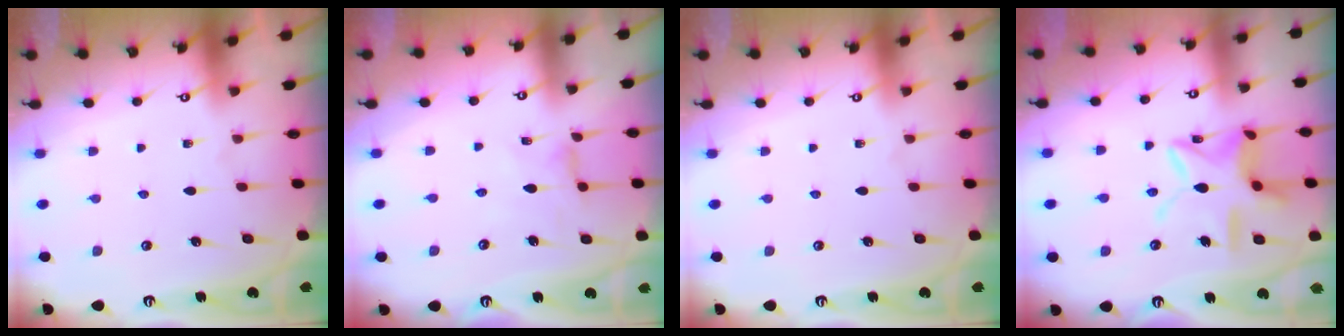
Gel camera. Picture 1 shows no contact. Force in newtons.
{"total": 0.9, "press": 0.8, "slide": 0.3}
{"total": 0.0}
{"total": 14.4, "press": 14.4, "slide": 1.1}